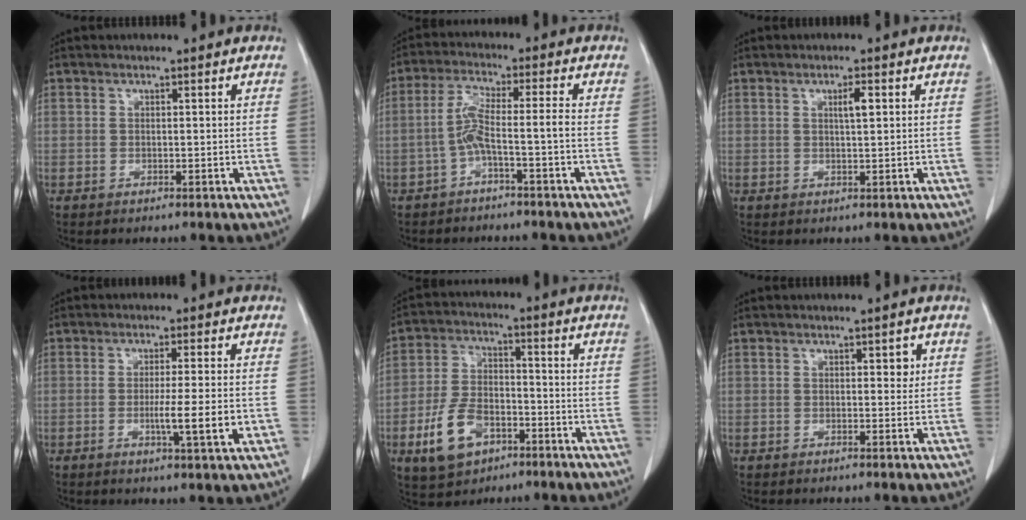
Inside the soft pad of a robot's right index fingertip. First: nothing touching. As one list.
[{"total": 5.1, "force": [-1.9, -0.2, 4.7], "torque": [-0.098, 0.018, -0.035]}, {"total": 2.1, "force": [0.7, 0.2, 1.9], "torque": [-0.034, 0.000, 0.012]}, {"total": 6.7, "force": [-1.3, -0.2, 6.6], "torque": [-0.105, -0.012, -0.021]}, {"total": 10.0, "force": [-4.6, 6.0, 6.6], "torque": [-0.141, 0.008, -0.079]}, {"total": 1.6, "force": [0.6, 0.9, 1.2], "torque": [-0.012, 0.001, 0.007]}]